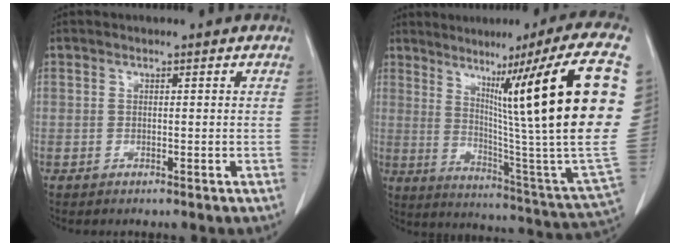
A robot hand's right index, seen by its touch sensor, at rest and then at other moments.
{"total": 30.1, "force": [9.0, 0.4, 28.7], "torque": [-0.332, 0.009, 0.133]}